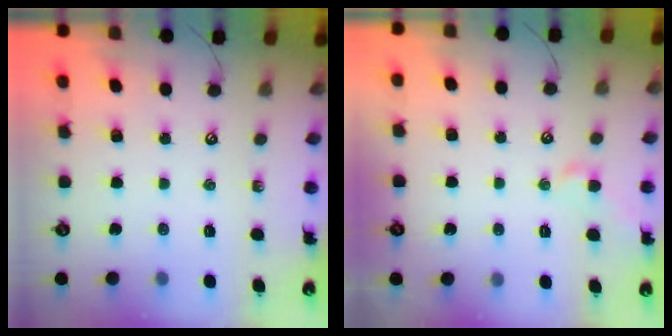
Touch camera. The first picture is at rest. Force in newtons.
{"total": 1.2, "press": 1.2, "slide": 0.1}